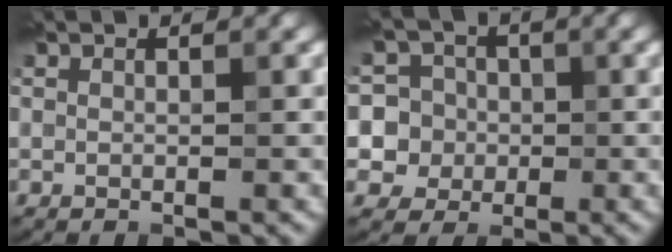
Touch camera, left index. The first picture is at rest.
{"total": 7.4, "force": [1.6, 6.8, 2.4], "torque": [-0.044, 0.024, 0.009]}